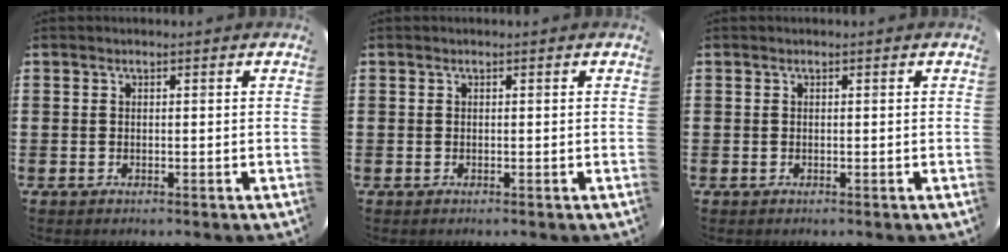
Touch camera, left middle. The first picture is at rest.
{"total": 0.0}
{"total": 0.0}